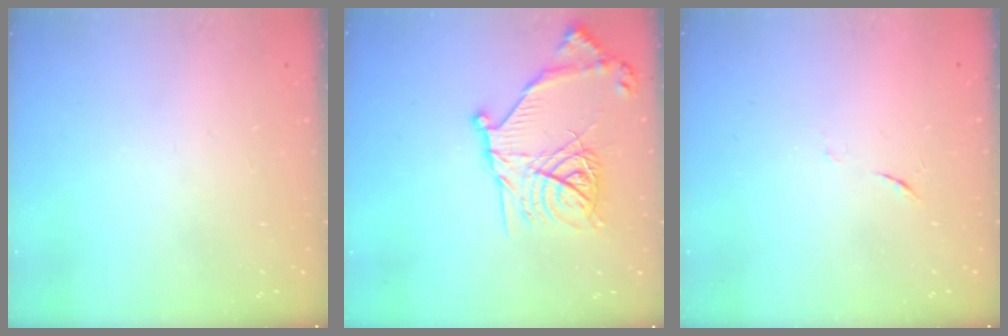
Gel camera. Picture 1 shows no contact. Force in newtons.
{"total": 18.2, "press": 18.2, "slide": 1.1}
{"total": 4.3, "press": 4.1, "slide": 1.2}